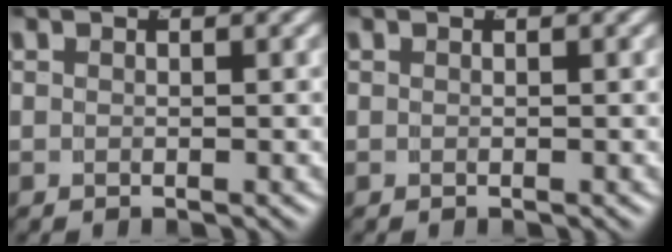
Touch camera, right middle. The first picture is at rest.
{"total": 0.0}